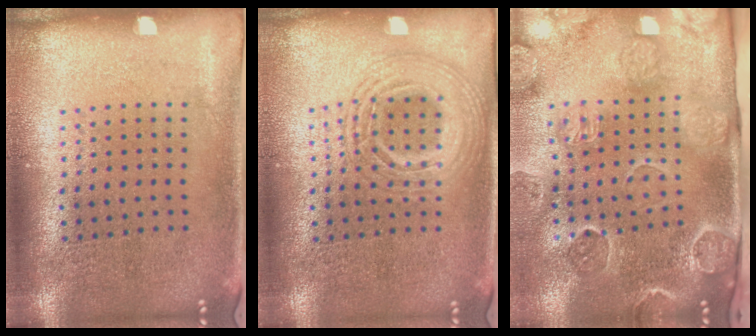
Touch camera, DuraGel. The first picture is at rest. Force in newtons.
{"total": 2.6, "press": 2.6, "slide": 0.2}
{"total": 3.2, "press": 3.1, "slide": 0.7}